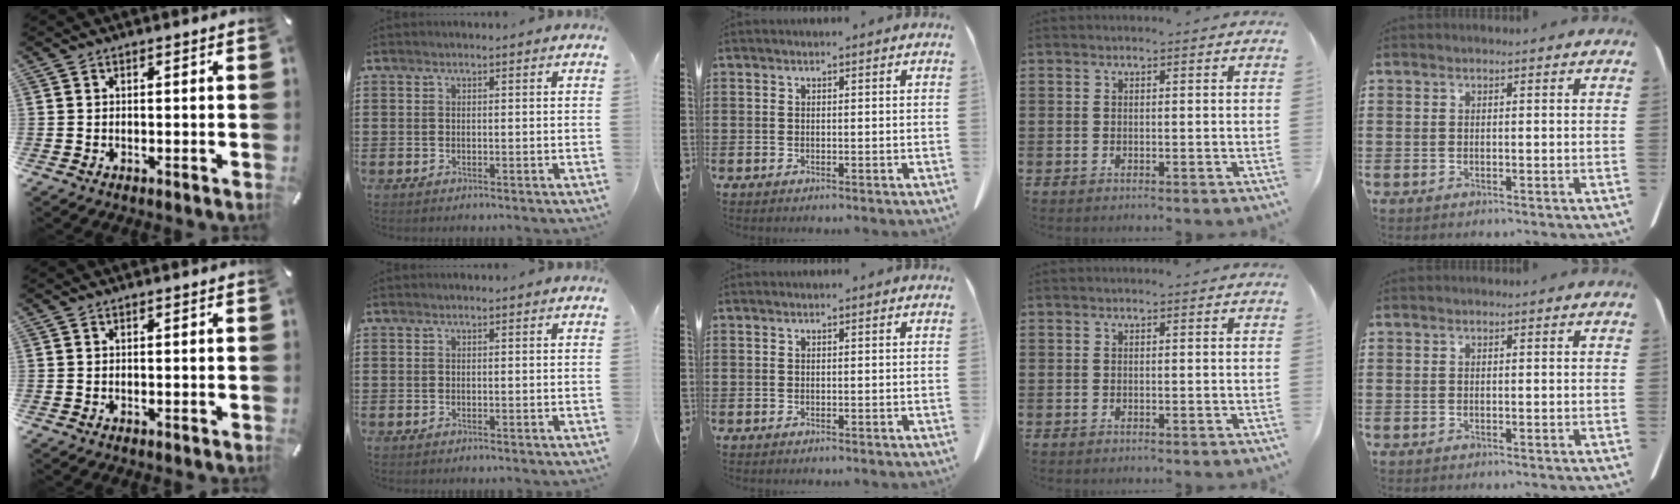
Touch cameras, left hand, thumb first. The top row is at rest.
{}